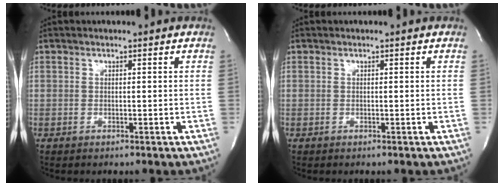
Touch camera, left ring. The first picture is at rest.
{"total": 0.0}